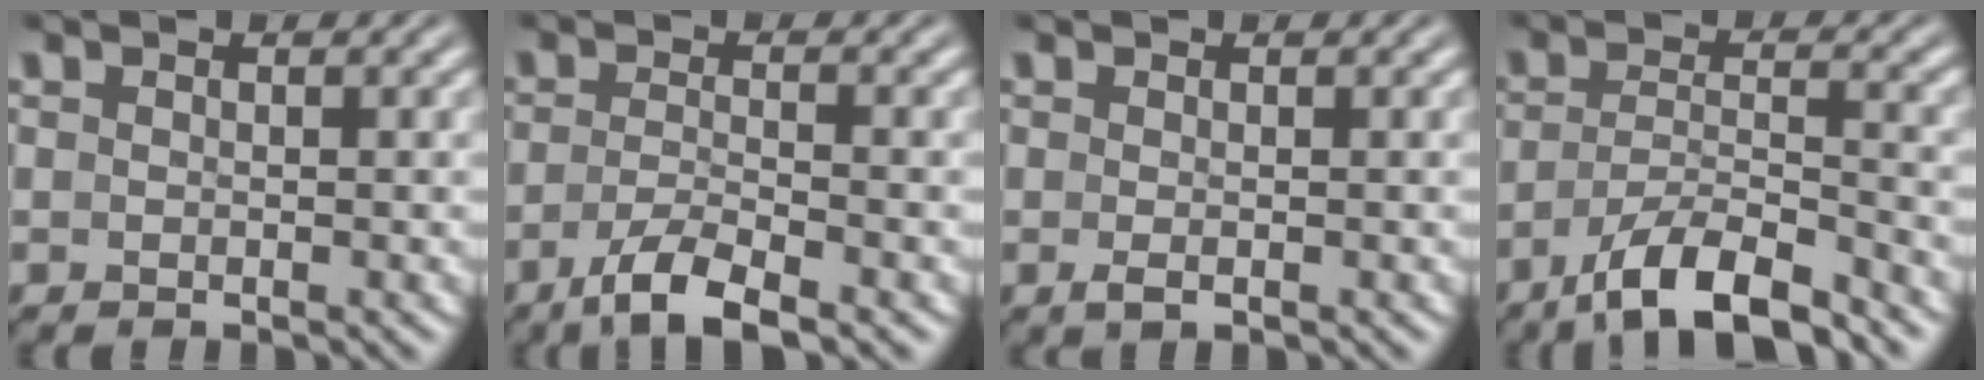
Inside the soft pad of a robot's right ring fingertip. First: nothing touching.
{"total": 4.2, "force": [-3.0, 0.7, 3.0], "torque": [-0.052, -0.015, -0.040]}
{"total": 0.7, "force": [-0.4, -0.2, 0.5], "torque": [-0.014, -0.006, -0.001]}
{"total": 6.1, "force": [-4.1, 2.0, 4.0], "torque": [-0.063, -0.017, -0.061]}